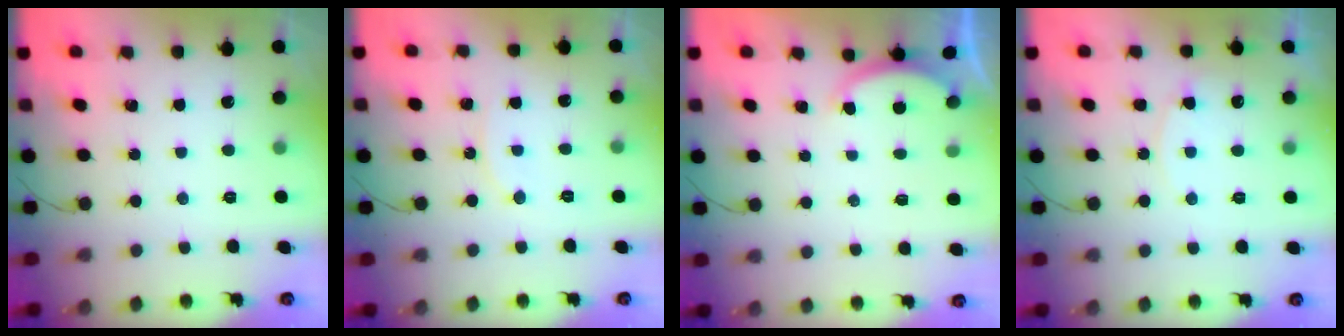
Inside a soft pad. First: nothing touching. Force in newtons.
{"total": 6.1, "press": 6.1, "slide": 0.5}
{"total": 1.9, "press": 1.8, "slide": 0.5}
{"total": 7.0, "press": 7.0, "slide": 0.5}